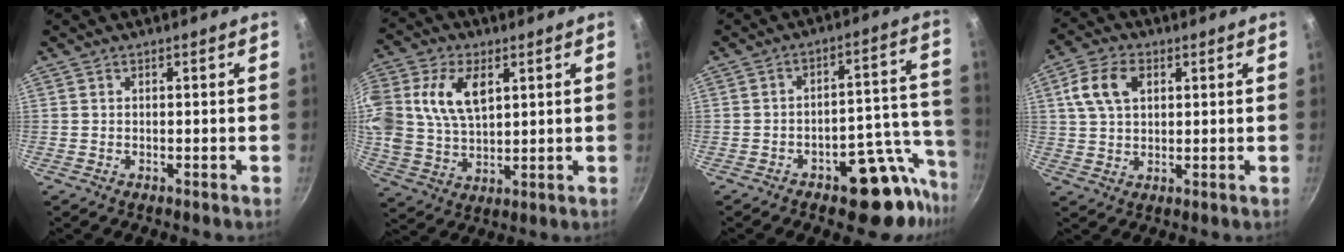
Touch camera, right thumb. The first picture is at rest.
{"total": 16.2, "force": [4.8, 10.2, 11.6], "torque": [-0.244, -0.005, 0.091]}
{"total": 13.6, "force": [-8.7, 5.6, 8.8], "torque": [-0.061, 0.095, -0.118]}
{"total": 8.6, "force": [2.8, 5.5, 5.9], "torque": [-0.110, 0.007, 0.050]}